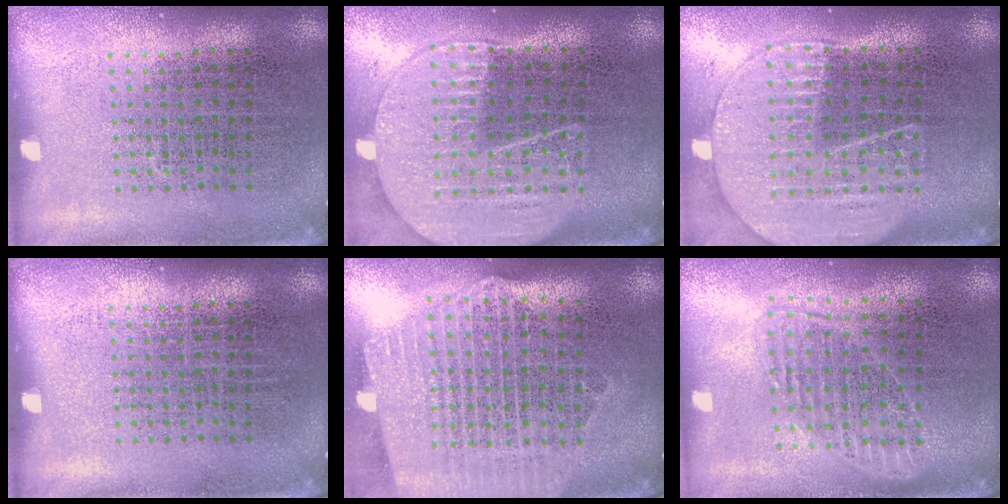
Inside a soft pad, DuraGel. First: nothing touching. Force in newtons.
{"total": 2.0, "press": 1.9, "slide": 0.8}
{"total": 2.0, "press": 1.8, "slide": 0.9}
{"total": 0.0}
{"total": 2.6, "press": 2.2, "slide": 1.3}
{"total": 1.7, "press": 1.5, "slide": 0.9}